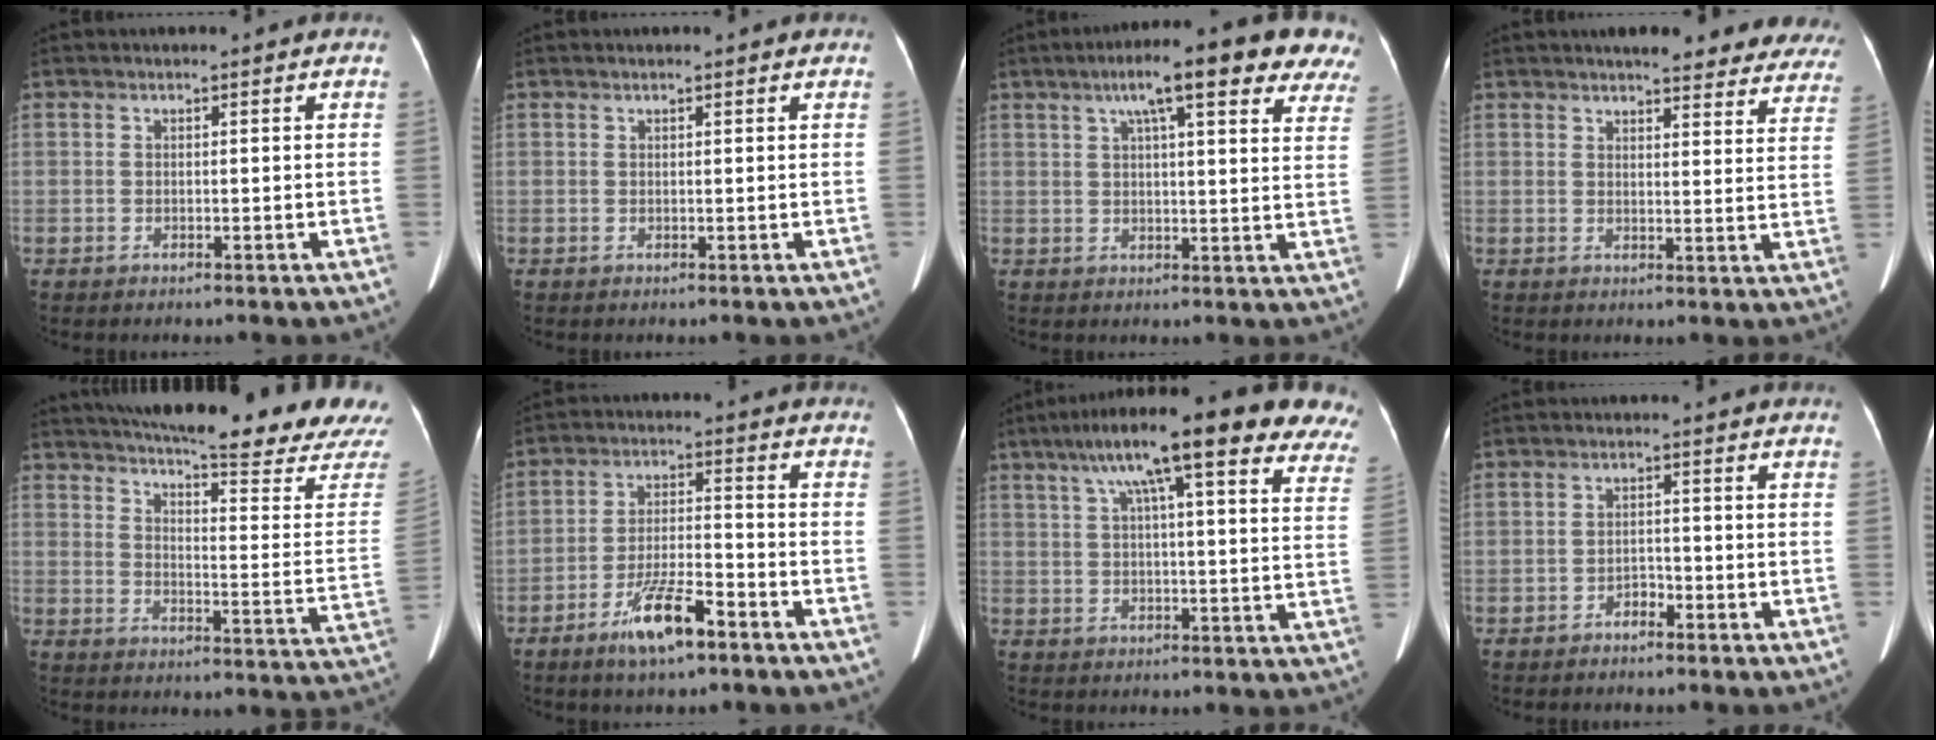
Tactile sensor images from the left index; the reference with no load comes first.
{"total": 1.1, "force": [0.9, 0.1, 0.6], "torque": [-0.010, 0.012, 0.013]}
{"total": 17.2, "force": [11.5, 3.1, 12.3], "torque": [-0.175, 0.035, 0.139]}
{"total": 18.8, "force": [16.8, 4.3, 7.1], "torque": [-0.064, -0.023, 0.177]}
{"total": 26.8, "force": [23.7, 0.7, 12.4], "torque": [-0.191, -0.086, 0.295]}
{"total": 8.6, "force": [-5.4, 1.7, 6.4], "torque": [-0.126, -0.005, -0.096]}
{"total": 23.7, "force": [16.2, 4.1, 16.9], "torque": [-0.251, 0.054, 0.201]}
{"total": 1.8, "force": [-1.4, 0.7, 0.8], "torque": [-0.010, 0.004, -0.023]}